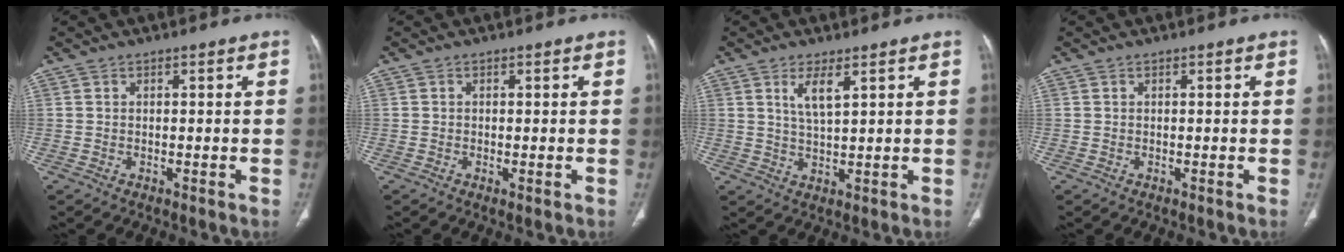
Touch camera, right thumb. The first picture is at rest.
{"total": 0.7, "force": [-0.1, 0.2, 0.6], "torque": [-0.017, -0.005, -0.002]}
{"total": 4.3, "force": [2.2, 1.1, 3.5], "torque": [-0.071, -0.017, 0.047]}
{"total": 0.0}